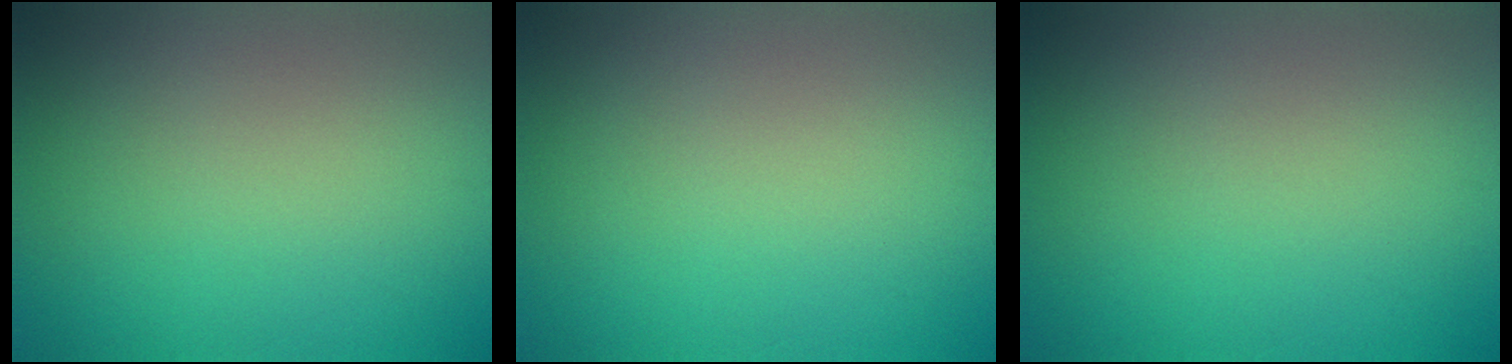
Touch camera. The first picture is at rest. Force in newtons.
{"total": 0.0}
{"total": 0.0}